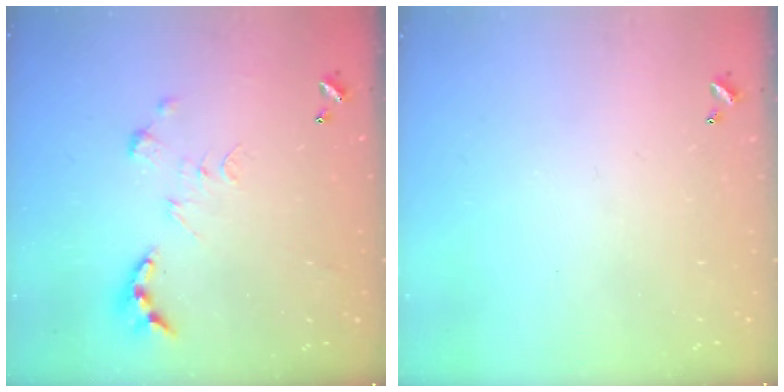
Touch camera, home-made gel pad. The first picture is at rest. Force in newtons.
{"total": 0.0}